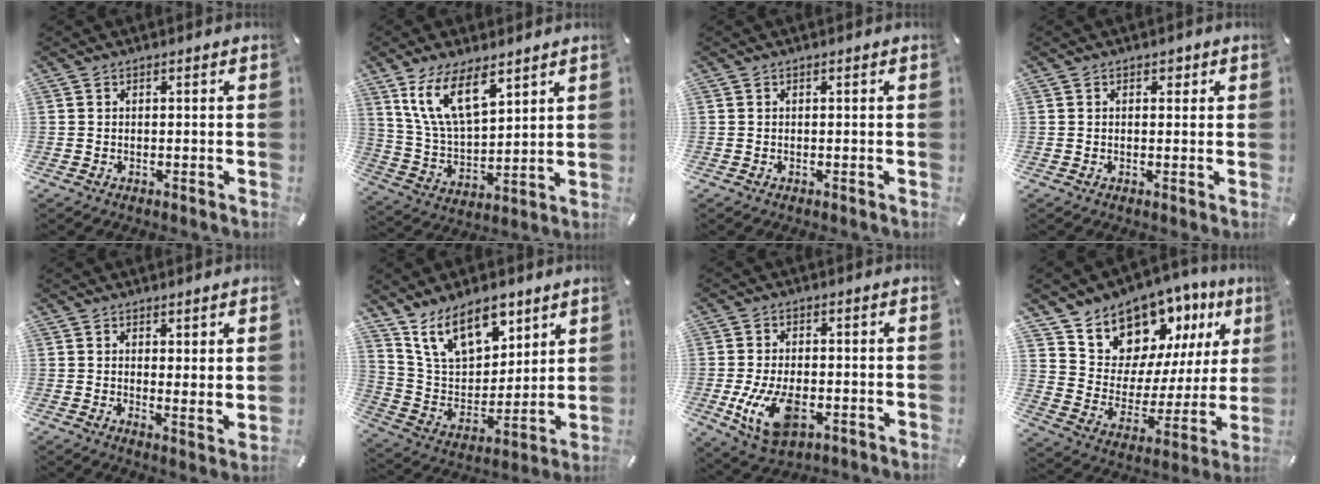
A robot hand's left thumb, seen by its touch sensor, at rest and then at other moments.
{"total": 13.1, "force": [8.4, 6.0, 8.0], "torque": [-0.192, -0.029, 0.153]}
{"total": 0.0}
{"total": 1.2, "force": [0.5, 1.0, 0.4], "torque": [0.005, 0.000, 0.003]}
{"total": 3.2, "force": [2.5, 0.5, 2.0], "torque": [-0.028, -0.023, 0.042]}
{"total": 15.6, "force": [10.7, 8.7, 7.4], "torque": [-0.143, -0.049, 0.199]}
{"total": 10.7, "force": [-2.7, 6.5, 8.1], "torque": [-0.170, -0.005, -0.045]}
{"total": 12.8, "force": [10.9, 6.6, 0.0], "torque": [-0.014, -0.125, 0.197]}